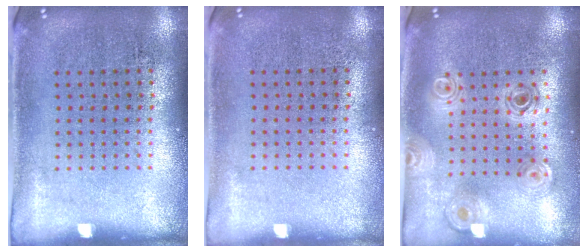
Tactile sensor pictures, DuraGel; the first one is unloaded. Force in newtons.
{"total": 0.0}
{"total": 0.9, "press": 0.9, "slide": 0.2}